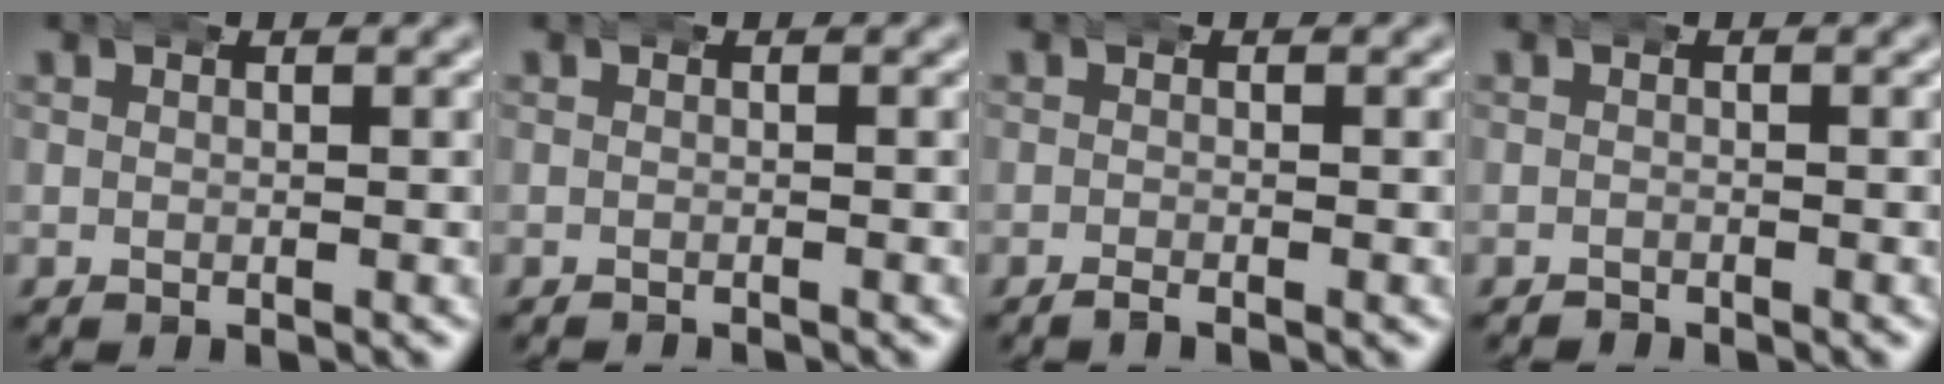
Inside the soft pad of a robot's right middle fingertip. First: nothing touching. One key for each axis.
{"total": 0.7, "fx": -0.7, "fy": -0.1, "fz": -0.1, "tx": -0.003, "ty": -0.006, "tz": -0.009}
{"total": 1.0, "fx": -0.9, "fy": 0.0, "fz": 0.3, "tx": -0.010, "ty": -0.003, "tz": -0.017}
{"total": 0.7, "fx": -0.7, "fy": 0.0, "fz": -0.2, "tx": -0.002, "ty": -0.006, "tz": -0.009}